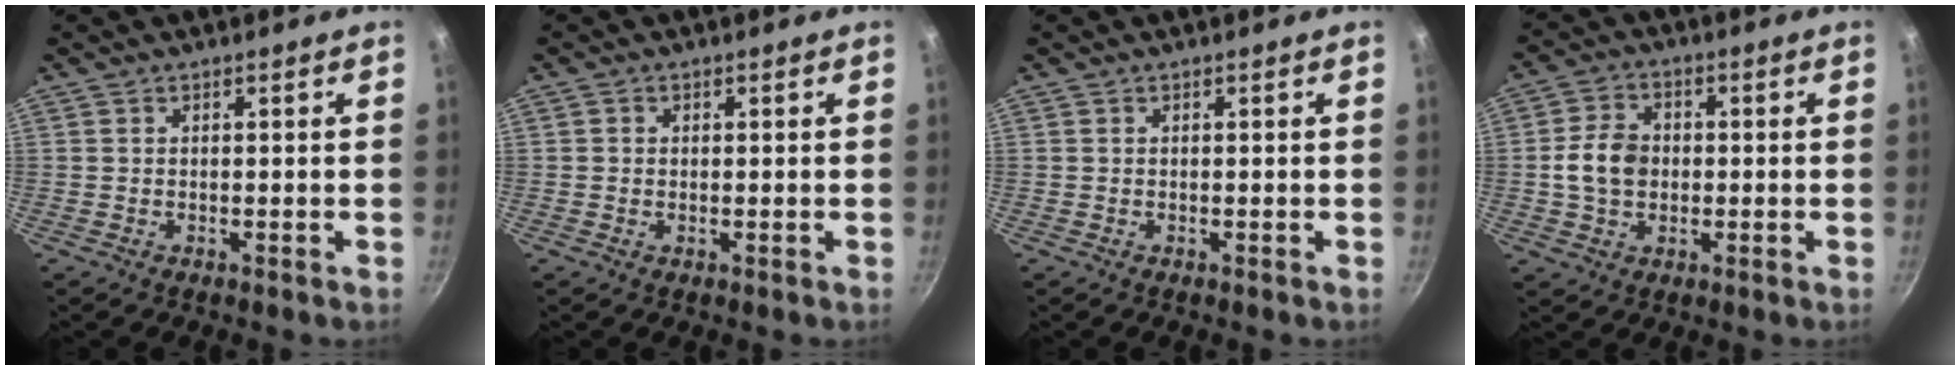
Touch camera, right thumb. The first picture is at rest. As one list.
[{"total": 0.9, "force": [0.1, 0.8, 0.3], "torque": [-0.003, 0.000, 0.000]}, {"total": 0.0}, {"total": 7.7, "force": [-0.3, 6.0, 4.8], "torque": [-0.071, 0.014, -0.012]}]